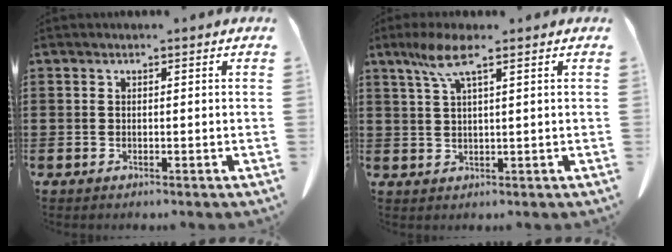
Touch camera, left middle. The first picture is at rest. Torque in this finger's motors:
{"motor_torque": [1.04, -0.19, 0.20, 0.13]}